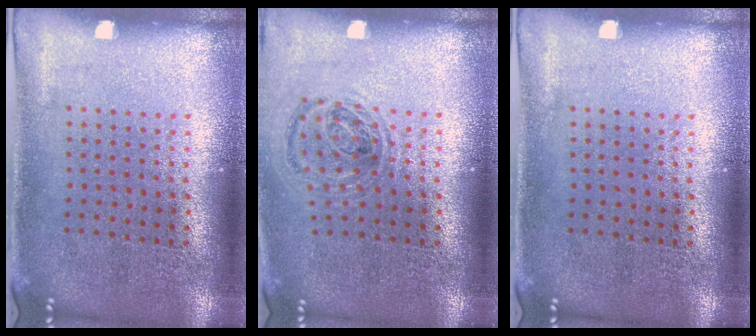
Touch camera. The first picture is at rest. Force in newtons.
{"total": 1.0, "press": 0.9, "slide": 0.2}
{"total": 0.0}